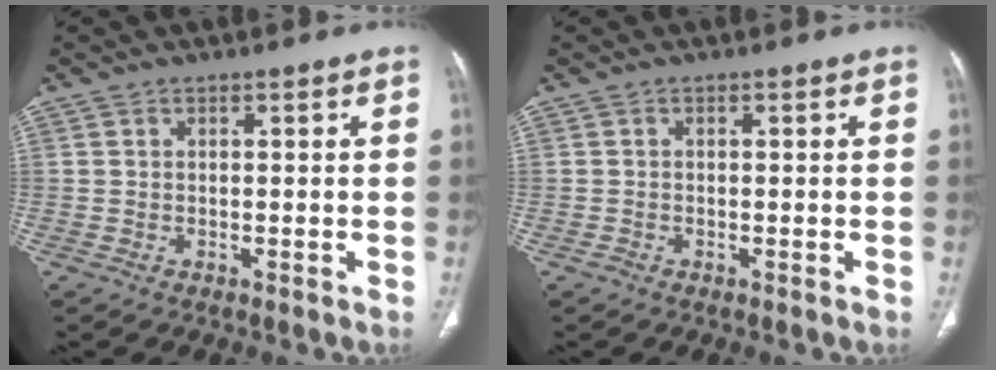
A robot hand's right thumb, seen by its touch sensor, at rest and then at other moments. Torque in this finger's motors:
{"motor_torque": [-0.16, 0.04, -0.23, 0.08, -0.02]}